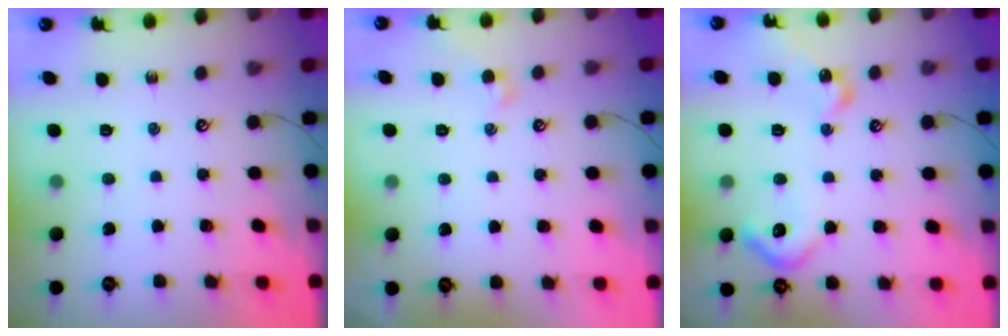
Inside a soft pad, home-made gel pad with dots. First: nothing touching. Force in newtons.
{"total": 0.5, "press": 0.1, "slide": 0.5}
{"total": 8.6, "press": 8.5, "slide": 0.6}